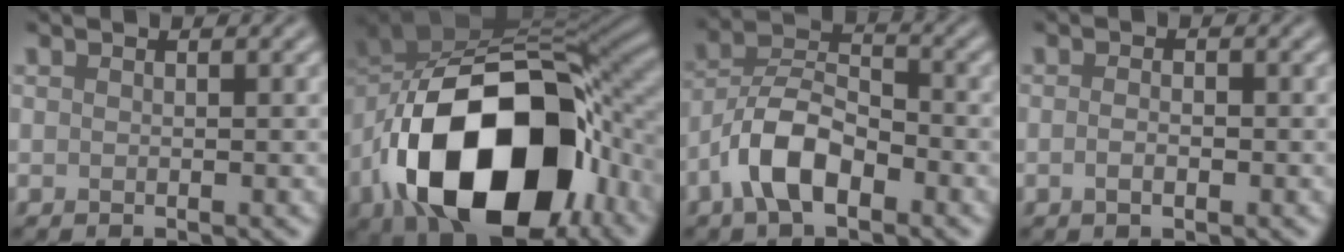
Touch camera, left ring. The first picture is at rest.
{"total": 17.9, "force": [-6.3, 10.8, 12.8], "torque": [-0.221, -0.017, -0.103]}
{"total": 5.9, "force": [-3.0, 2.9, 4.1], "torque": [-0.069, 0.013, -0.066]}
{"total": 1.1, "force": [-0.4, 0.5, 0.9], "torque": [-0.019, -0.002, -0.011]}